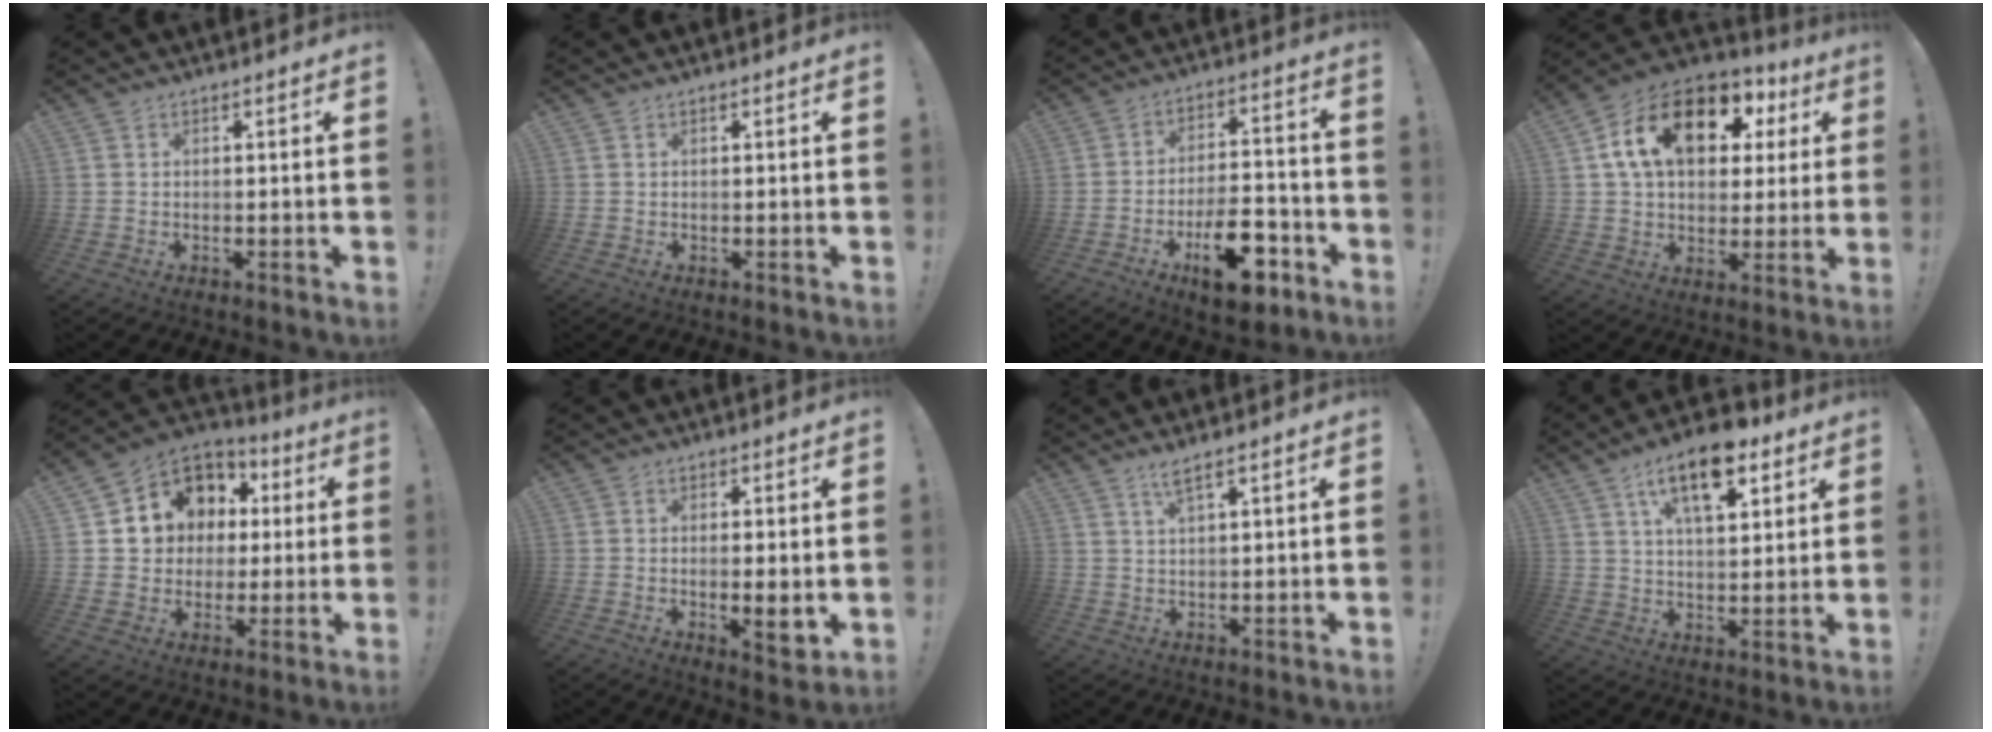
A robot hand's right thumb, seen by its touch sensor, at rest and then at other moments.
{"total": 0.0}
{"total": 15.9, "force": [-8.2, 7.5, 11.3], "torque": [-0.164, 0.064, -0.124]}
{"total": 19.2, "force": [7.2, 12.2, 12.9], "torque": [-0.218, -0.011, 0.127]}
{"total": 12.0, "force": [3.2, 10.9, 4.0], "torque": [-0.063, -0.015, 0.078]}
{"total": 5.0, "force": [-0.1, 1.2, 4.8], "torque": [-0.055, -0.014, 0.001]}
{"total": 3.5, "force": [2.3, 0.2, 2.6], "torque": [-0.055, -0.005, 0.039]}
{"total": 14.7, "force": [8.2, 6.6, 10.3], "torque": [-0.161, -0.030, 0.142]}